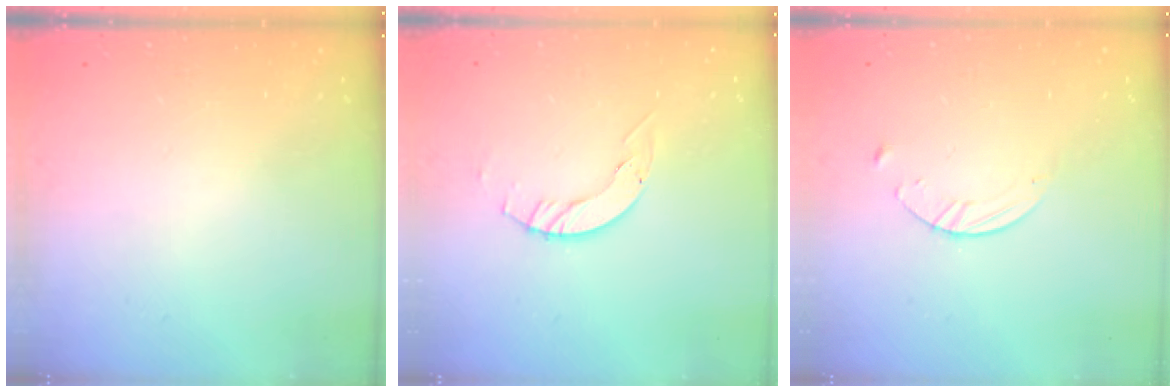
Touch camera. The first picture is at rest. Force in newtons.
{"total": 3.9, "press": 3.9, "slide": 0.4}
{"total": 2.7, "press": 2.6, "slide": 0.3}